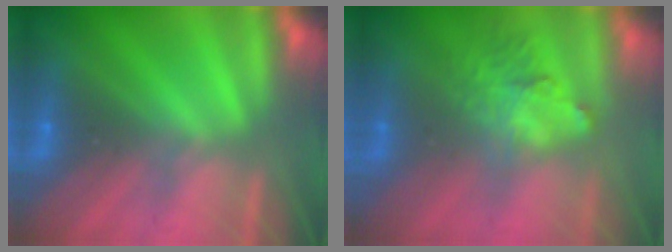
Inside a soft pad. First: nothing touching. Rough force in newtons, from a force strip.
{"total": 3.7}